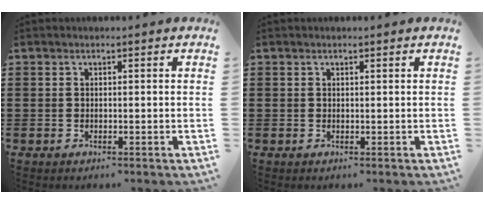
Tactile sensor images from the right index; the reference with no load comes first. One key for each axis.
{"total": 0.0}